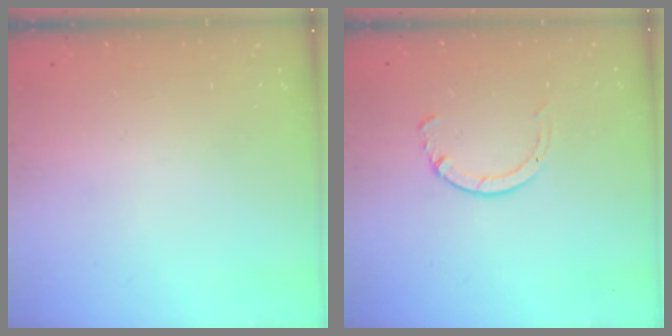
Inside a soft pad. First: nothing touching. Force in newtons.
{"total": 2.8, "press": 2.8, "slide": 0.4}